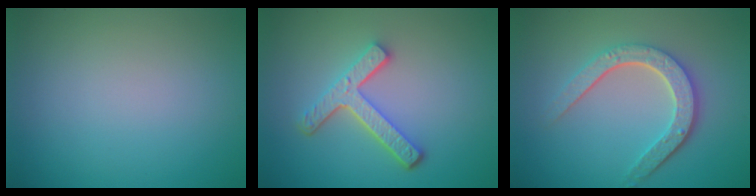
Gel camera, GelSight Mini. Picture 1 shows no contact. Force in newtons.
{"total": 4.3, "press": 3.3, "slide": 2.8}
{"total": 4.7, "press": 3.5, "slide": 3.1}